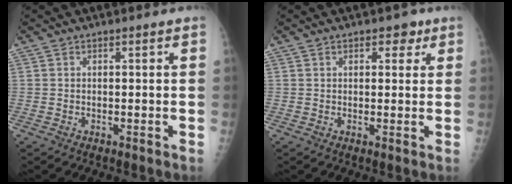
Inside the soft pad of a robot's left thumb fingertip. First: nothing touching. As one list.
[{"total": 2.9, "force": [1.6, 1.9, 1.6], "torque": [0.000, -0.004, 0.019]}]